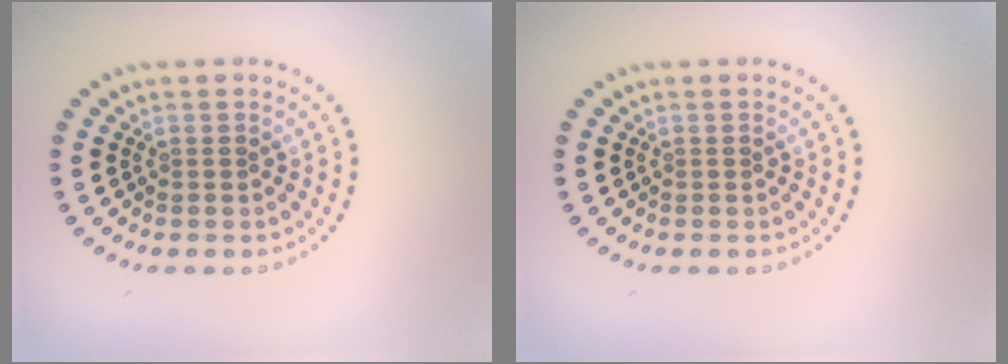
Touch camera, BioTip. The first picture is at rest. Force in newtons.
{"total": 0.0}